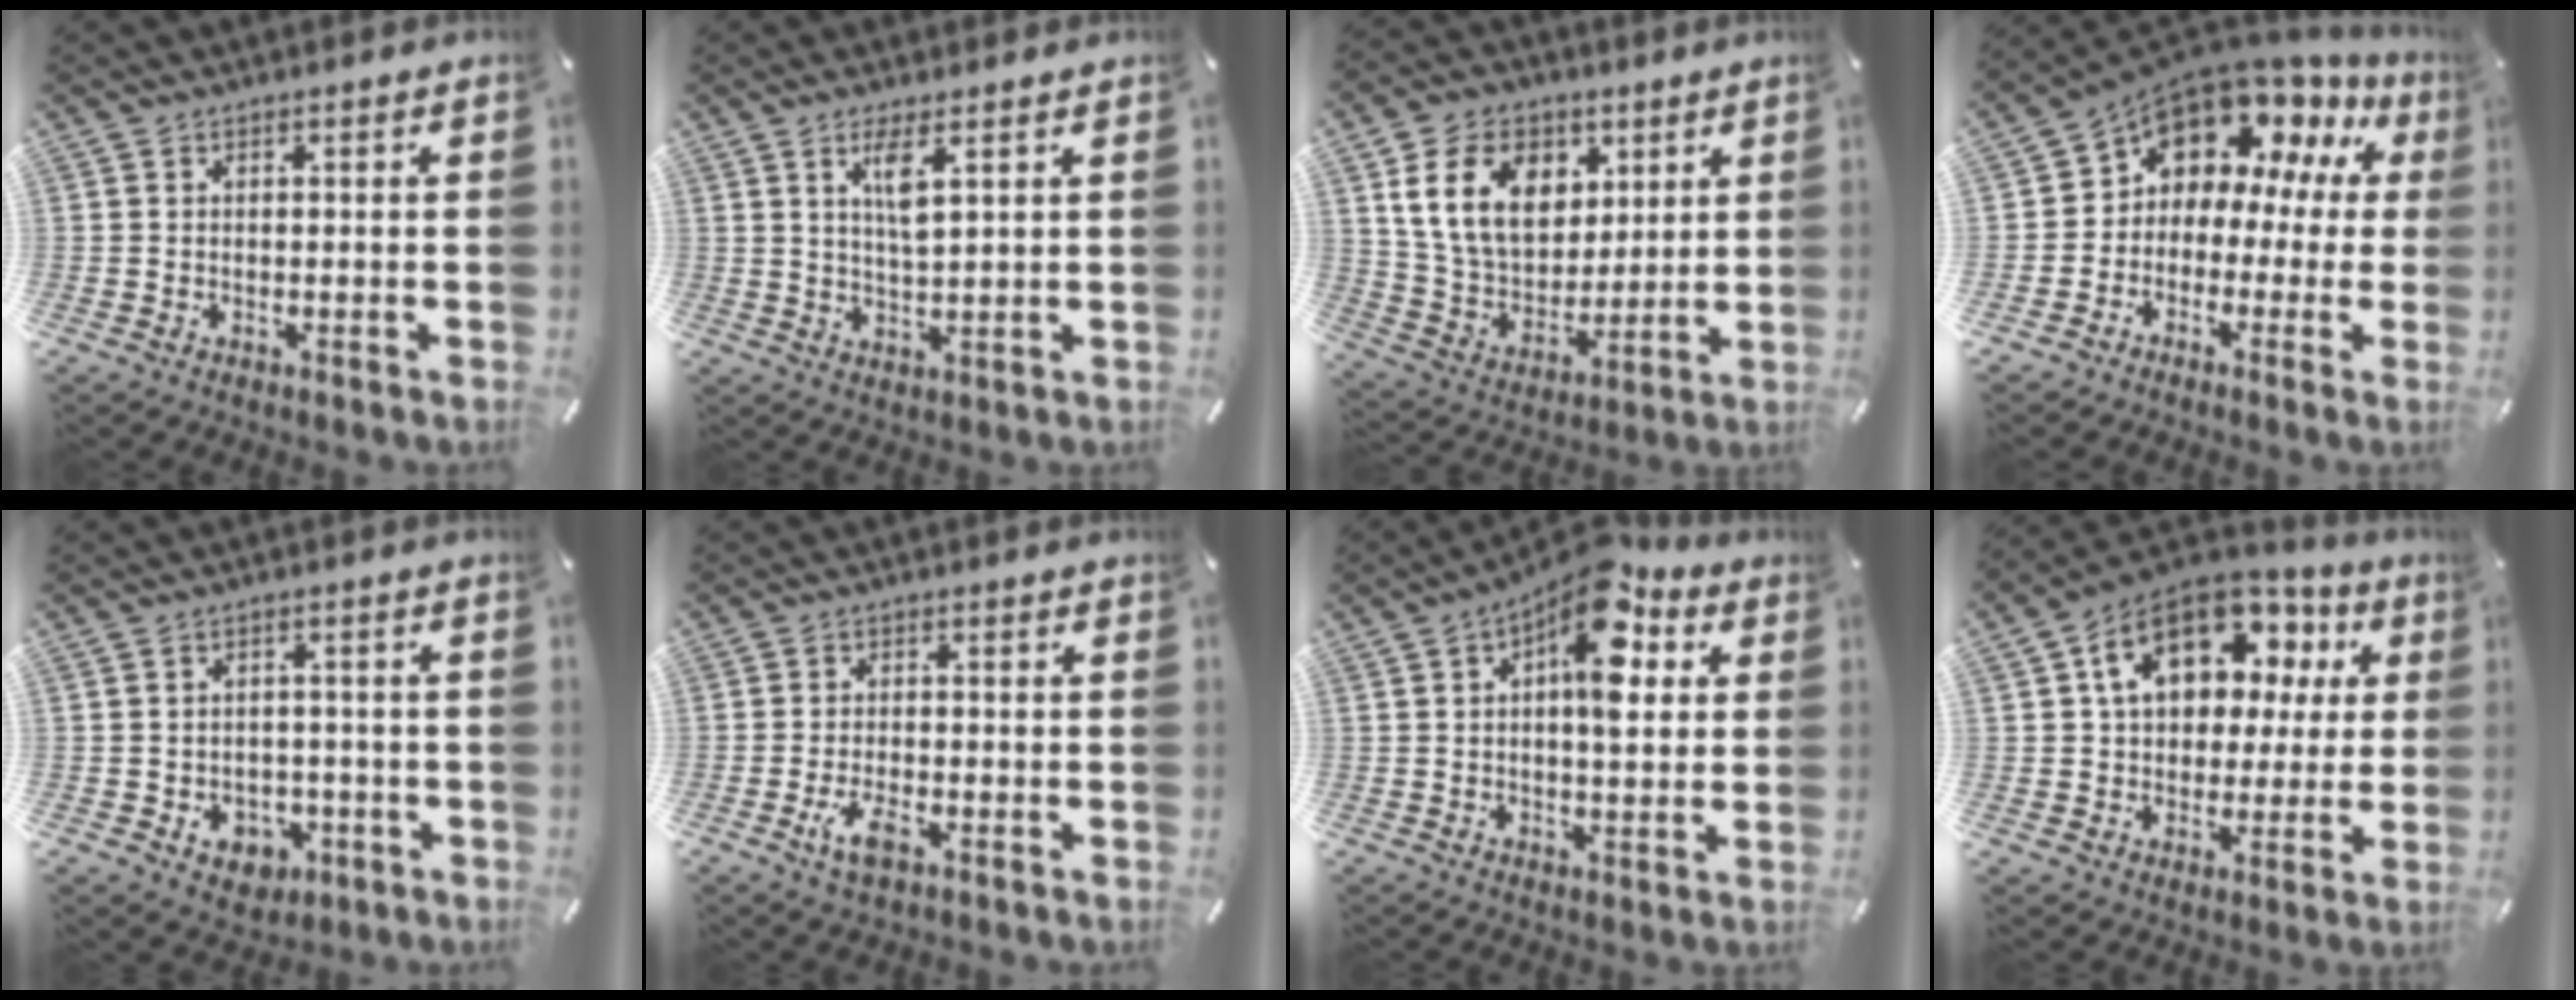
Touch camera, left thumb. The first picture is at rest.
{"total": 5.4, "force": [2.6, 1.0, 4.6], "torque": [-0.091, -0.002, 0.041]}
{"total": 15.7, "force": [6.0, 11.9, 8.4], "torque": [-0.166, -0.006, 0.115]}
{"total": 10.6, "force": [7.9, 6.2, 3.2], "torque": [-0.069, -0.075, 0.141]}
{"total": 5.7, "force": [-1.8, 4.8, 2.5], "torque": [-0.032, 0.007, -0.032]}
{"total": 4.7, "force": [-2.2, 2.0, 3.6], "torque": [-0.082, 0.001, -0.044]}
{"total": 13.1, "force": [5.5, 6.3, 10.1], "torque": [-0.143, -0.033, 0.091]}
{"total": 15.7, "force": [6.7, 11.2, 8.6], "torque": [-0.149, -0.023, 0.125]}